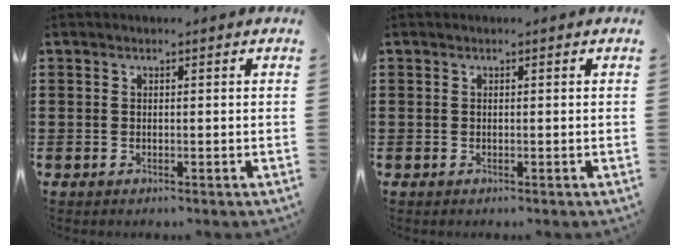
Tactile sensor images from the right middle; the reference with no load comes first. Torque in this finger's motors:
{"motor_torque": [-1.73, 0.41, 0.00, -0.01]}